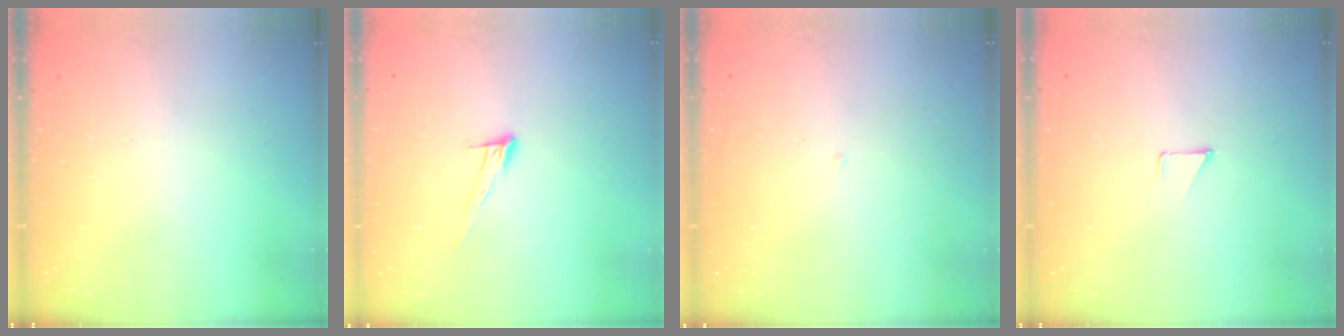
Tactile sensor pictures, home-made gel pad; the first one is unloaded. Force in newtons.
{"total": 6.7, "press": 6.7, "slide": 0.4}
{"total": 2.0, "press": 2.0, "slide": 0.2}
{"total": 2.9, "press": 2.8, "slide": 0.3}